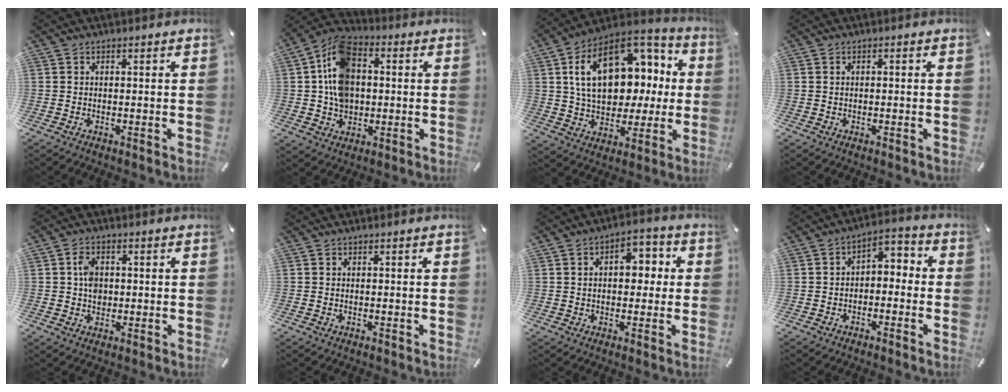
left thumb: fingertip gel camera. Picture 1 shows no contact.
{"total": 12.1, "force": [0.8, 9.5, 7.4], "torque": [-0.169, 0.012, 0.013]}
{"total": 20.9, "force": [5.3, 14.6, 14.0], "torque": [-0.234, -0.015, 0.096]}
{"total": 0.7, "force": [-0.2, 0.3, 0.5], "torque": [-0.011, 0.000, -0.003]}
{"total": 4.6, "force": [0.3, 3.6, 2.8], "torque": [-0.040, 0.003, 0.002]}
{"total": 0.0}
{"total": 7.5, "force": [0.7, 5.1, 5.5], "torque": [-0.071, 0.002, 0.003]}
{"total": 3.9, "force": [-2.6, 2.4, 1.5], "torque": [-0.026, 0.014, -0.056]}